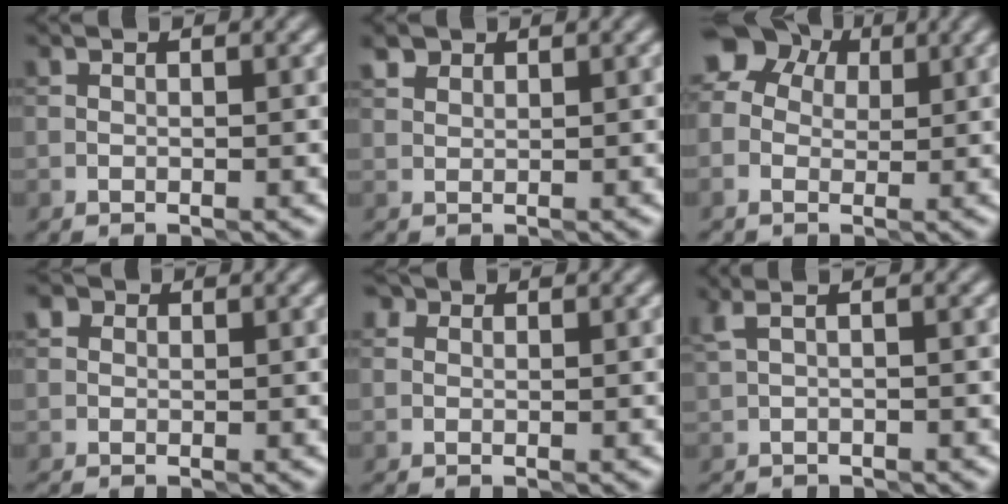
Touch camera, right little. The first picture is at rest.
{"total": 1.5, "force": [1.3, 0.8, 0.1], "torque": [-0.001, 0.006, 0.026]}
{"total": 6.6, "force": [2.3, 5.5, 2.9], "torque": [-0.053, 0.034, 0.015]}
{"total": 1.8, "force": [0.3, 1.6, 0.7], "torque": [-0.001, 0.011, -0.013]}
{"total": 1.6, "force": [0.6, 1.3, 0.6], "torque": [-0.003, 0.007, -0.009]}
{"total": 0.8, "force": [0.0, 0.3, 0.8], "torque": [-0.017, -0.002, 0.002]}